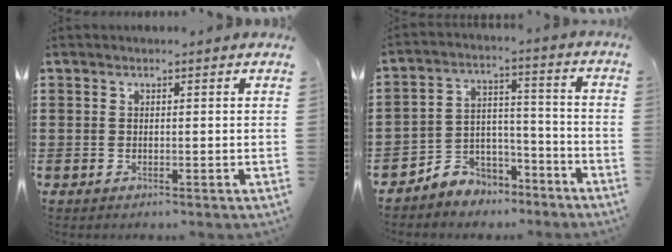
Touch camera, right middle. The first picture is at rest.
{"total": 5.2, "force": [-4.7, 2.1, -0.3], "torque": [0.000, 0.012, -0.097]}